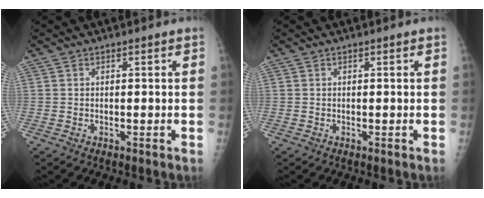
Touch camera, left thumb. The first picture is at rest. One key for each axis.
{"total": 0.0}